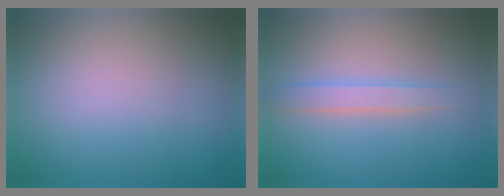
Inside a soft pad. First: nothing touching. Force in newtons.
{"total": 1.8, "press": 1.8, "slide": 0.1}